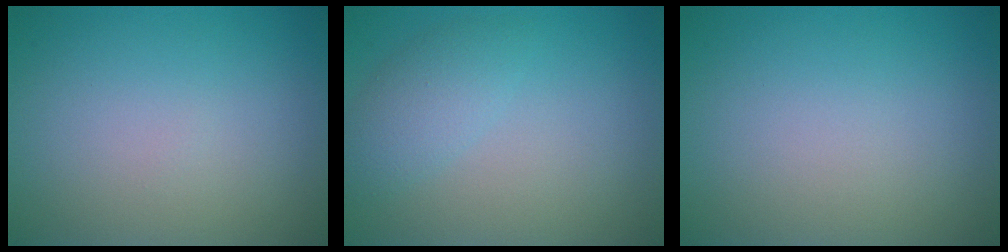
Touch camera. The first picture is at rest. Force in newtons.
{"total": 2.5, "press": 2.5, "slide": 0.1}
{"total": 0.0}